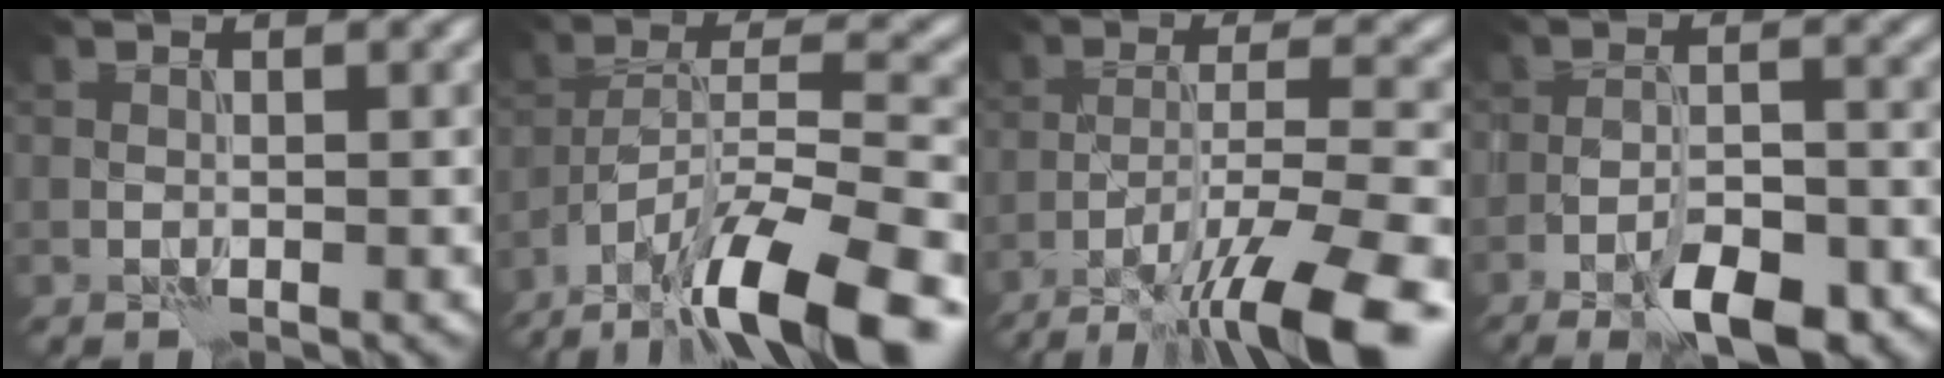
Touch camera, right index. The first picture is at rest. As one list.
[{"total": 13.0, "force": [-9.3, 3.1, 8.5], "torque": [-0.143, 0.008, -0.165]}, {"total": 12.1, "force": [-8.2, 2.4, 8.5], "torque": [-0.147, -0.008, -0.131]}, {"total": 8.1, "force": [-5.5, 2.6, 5.4], "torque": [-0.075, -0.002, -0.085]}]